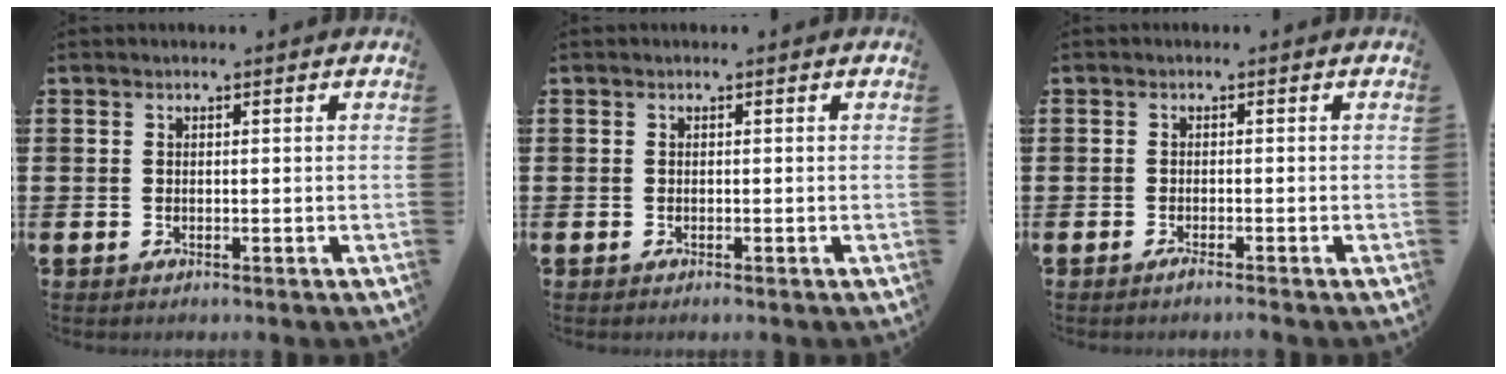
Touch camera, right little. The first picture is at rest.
{"total": 0.0}
{"total": 0.8, "force": [-0.6, 0.0, 0.5], "torque": [-0.007, -0.003, -0.012]}